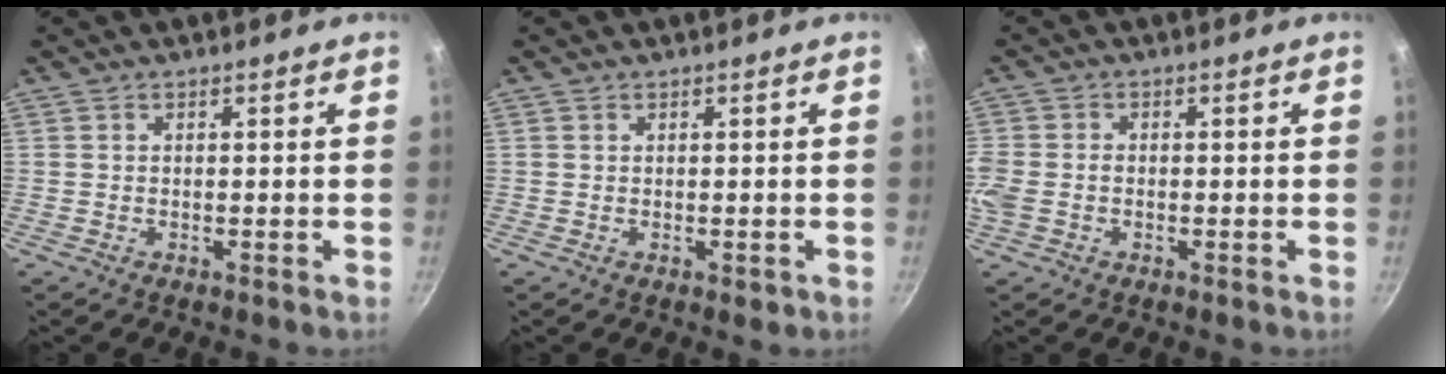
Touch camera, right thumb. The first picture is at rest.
{"total": 1.0, "force": [0.0, 0.8, 0.7], "torque": [-0.005, 0.000, 0.000]}
{"total": 5.9, "force": [-1.3, 4.4, 3.7], "torque": [-0.090, 0.003, -0.033]}